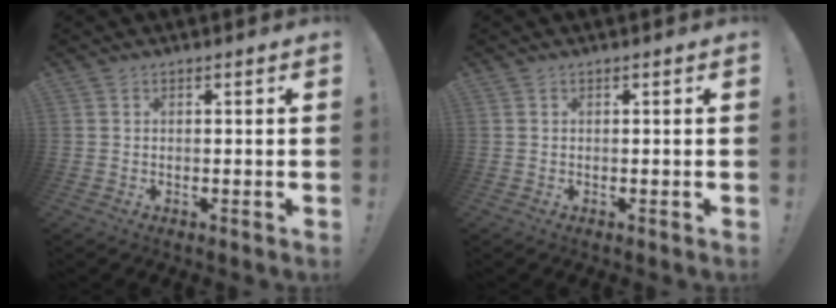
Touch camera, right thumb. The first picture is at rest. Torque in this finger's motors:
{"motor_torque": [-0.07, -0.07, -0.09, 0.09, 0.04]}